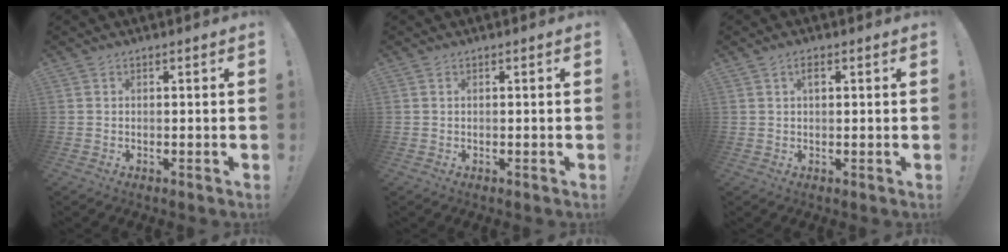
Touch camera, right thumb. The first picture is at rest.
{"total": 0.0}
{"total": 2.0, "force": [0.8, 1.3, 1.3], "torque": [-0.014, -0.001, 0.010]}